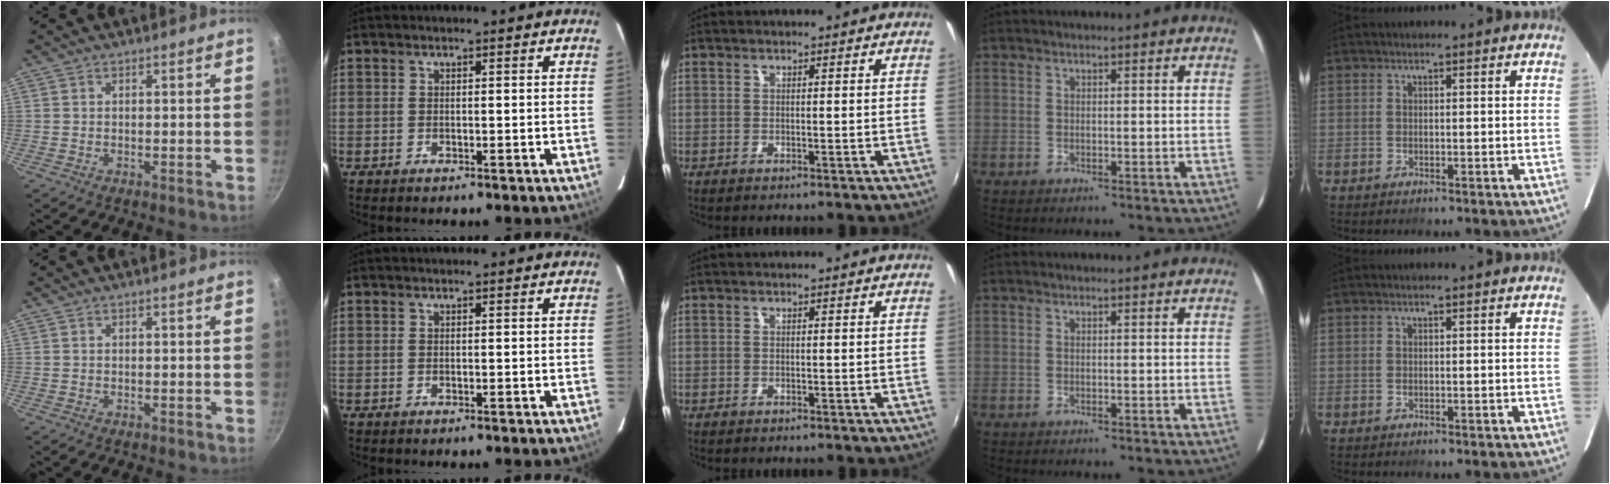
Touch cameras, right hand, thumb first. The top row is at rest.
{}